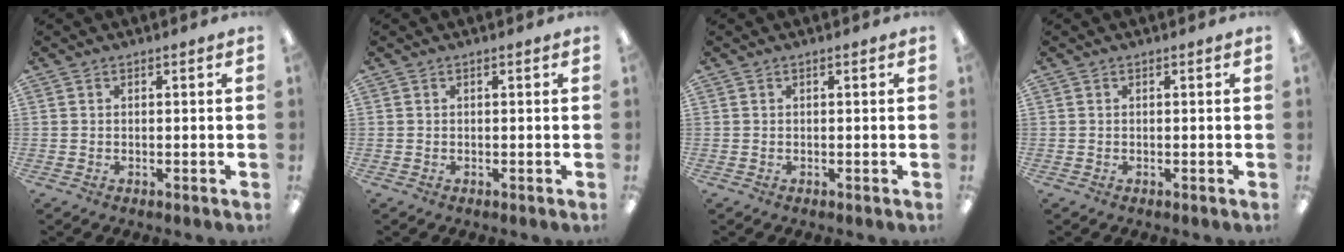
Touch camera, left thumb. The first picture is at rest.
{"total": 0.0}
{"total": 0.0}
{"total": 0.0}